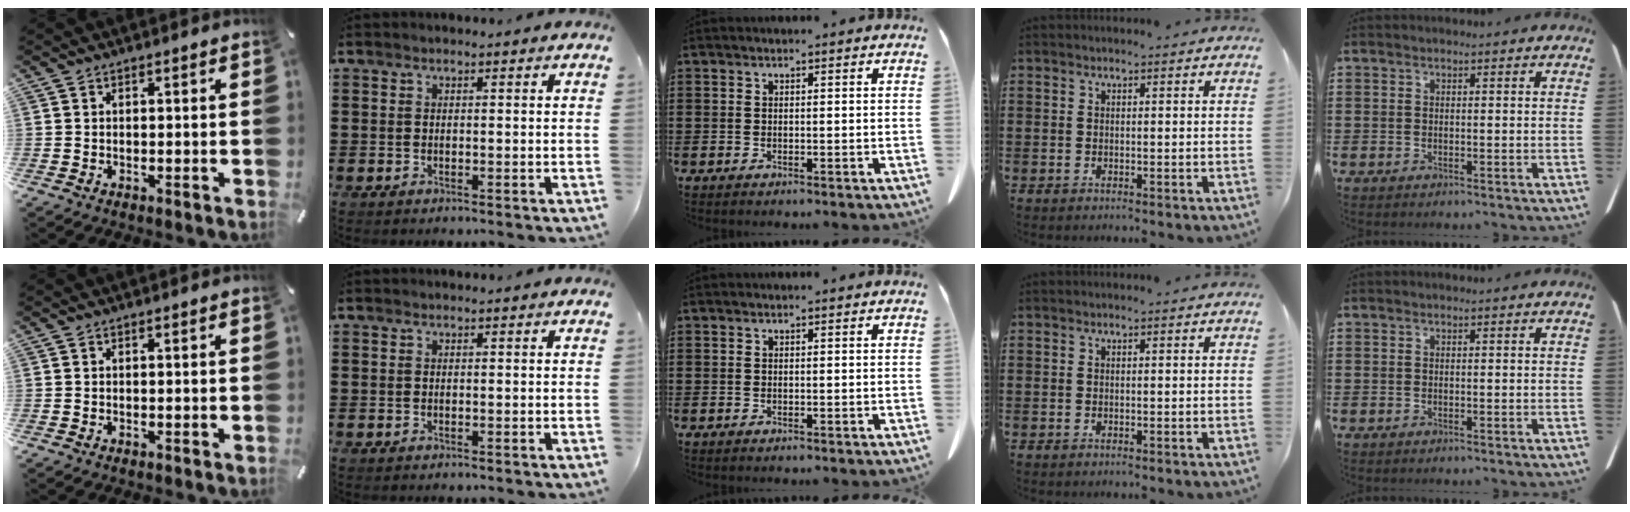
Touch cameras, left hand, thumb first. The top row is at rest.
{}